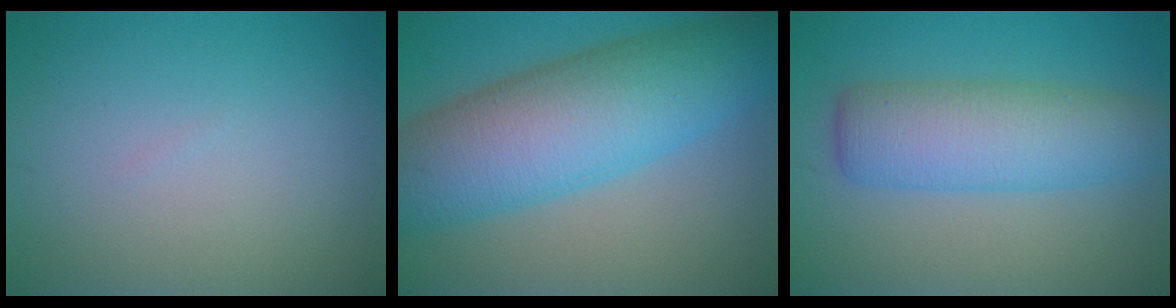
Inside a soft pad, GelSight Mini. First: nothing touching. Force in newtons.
{"total": 11.7, "press": 11.7, "slide": 0.1}
{"total": 6.7, "press": 6.7, "slide": 0.2}